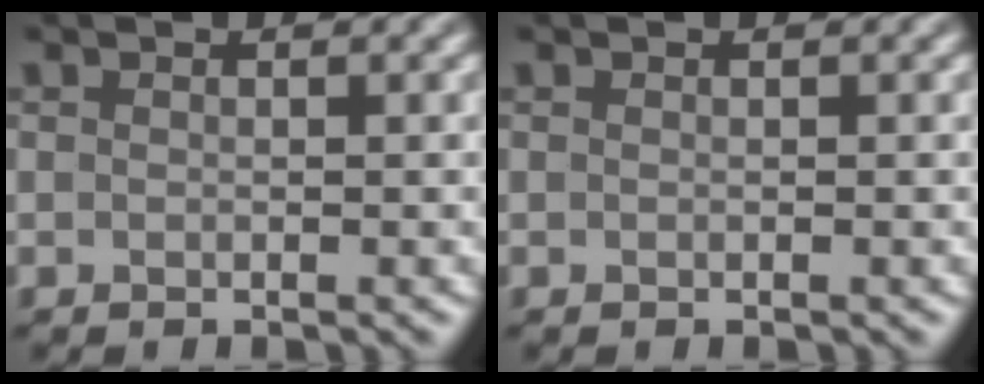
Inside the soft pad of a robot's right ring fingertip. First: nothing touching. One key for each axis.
{"total": 0.0}